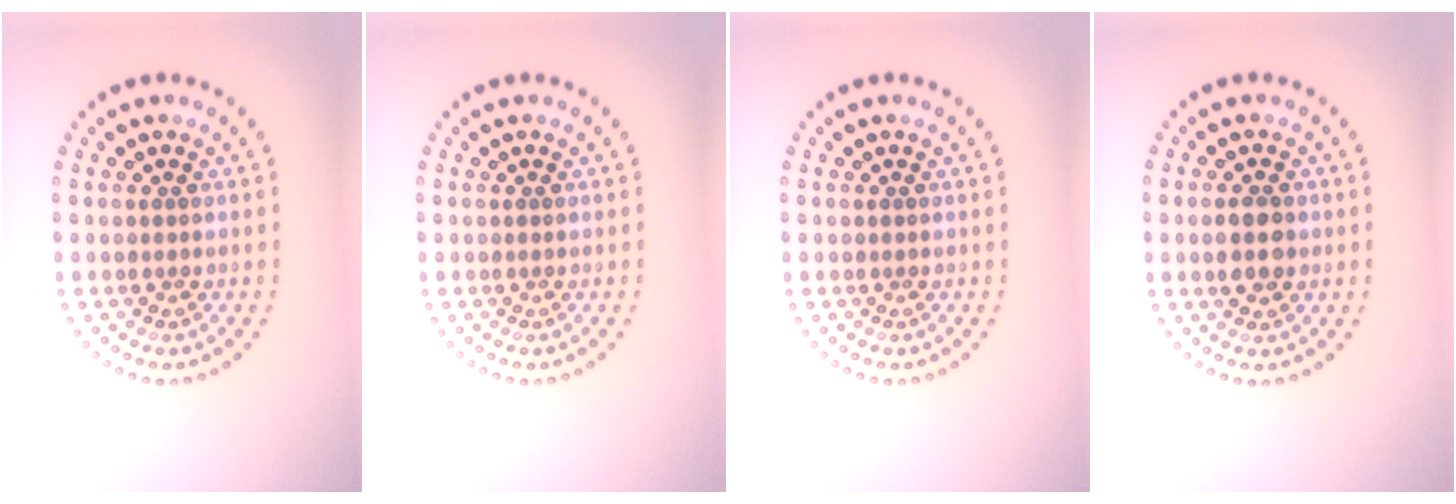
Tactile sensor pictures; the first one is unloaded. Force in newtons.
{"total": 0.0}
{"total": 0.0}
{"total": 2.9, "press": 2.9, "slide": 0.1}